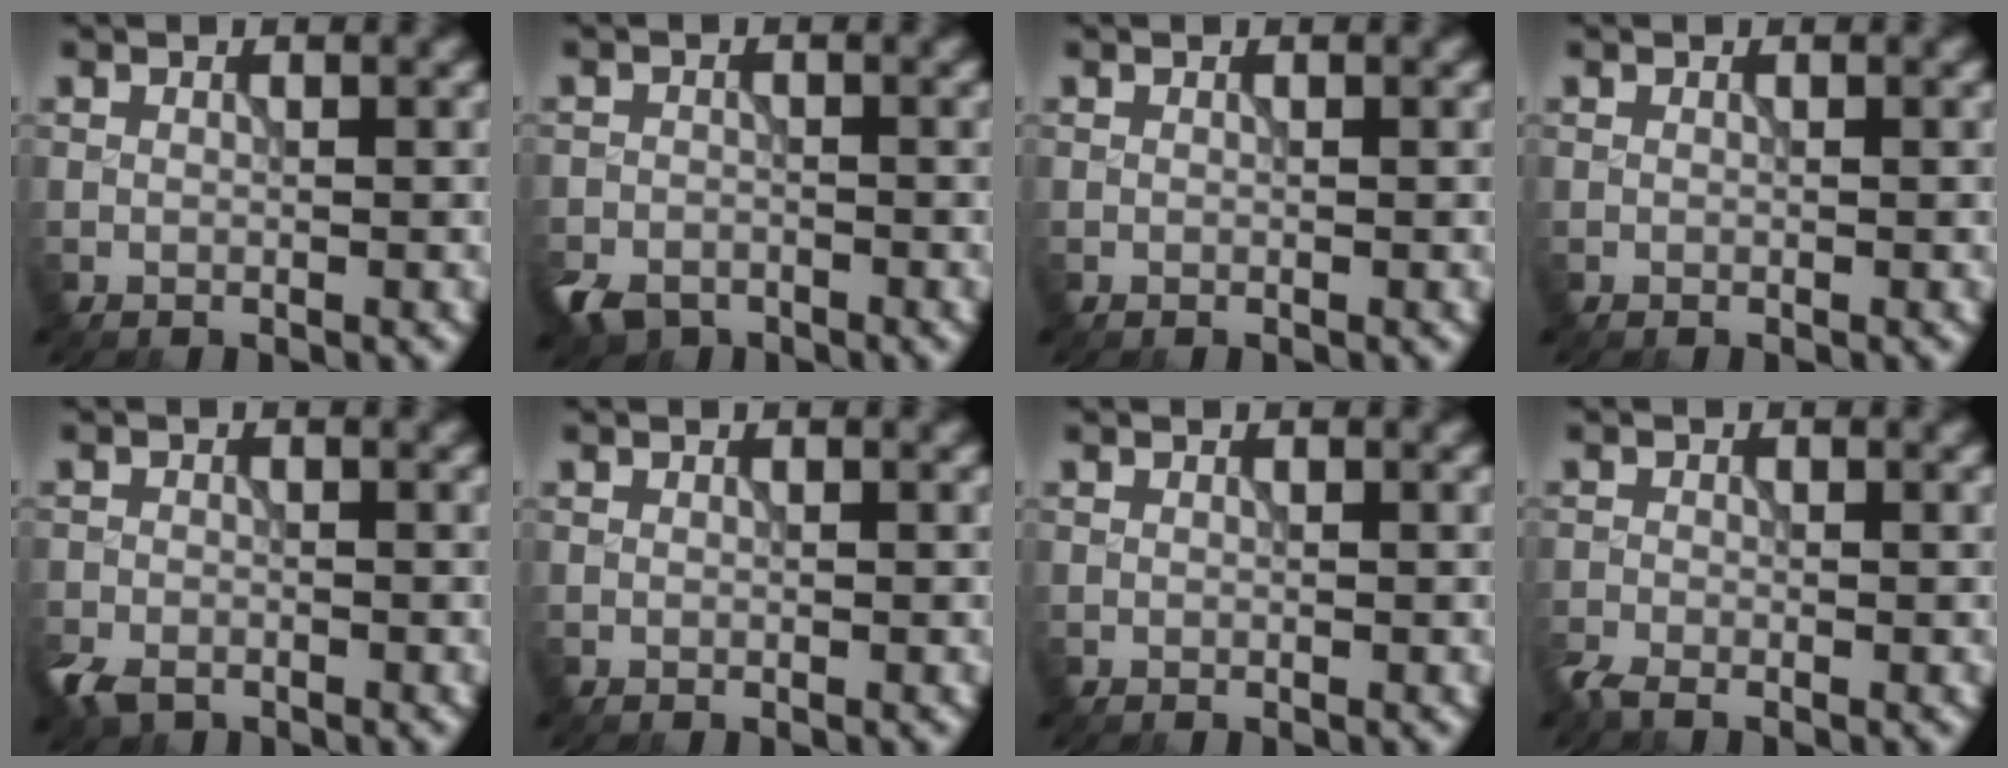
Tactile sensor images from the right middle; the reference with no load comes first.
{"total": 3.1, "force": [-2.3, 1.8, 1.0], "torque": [-0.018, -0.007, -0.052]}
{"total": 0.0}
{"total": 0.0}
{"total": 2.7, "force": [-2.0, 1.5, 1.0], "torque": [-0.021, -0.007, -0.047]}
{"total": 0.0}
{"total": 0.0}
{"total": 1.7, "force": [-1.5, 0.4, 0.8], "torque": [-0.020, -0.007, -0.040]}